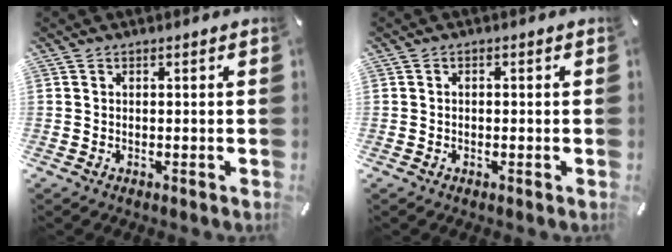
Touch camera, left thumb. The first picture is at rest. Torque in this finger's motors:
{"motor_torque": [-0.04, -0.28, -0.07, -0.03, 0.00]}